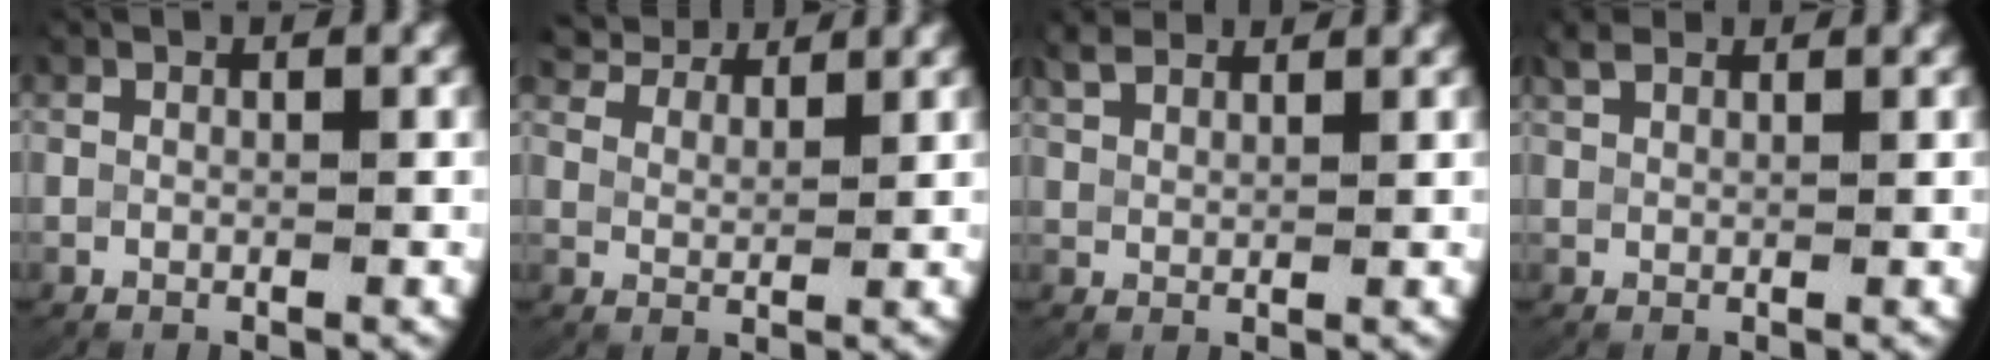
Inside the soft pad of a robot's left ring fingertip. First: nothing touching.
{"total": 5.0, "force": [4.8, 0.7, 1.3], "torque": [-0.024, 0.007, 0.083]}
{"total": 2.3, "force": [2.3, 0.1, 0.5], "torque": [-0.013, 0.001, 0.046]}
{"total": 1.3, "force": [1.3, -0.1, 0.3], "torque": [-0.008, 0.000, 0.029]}